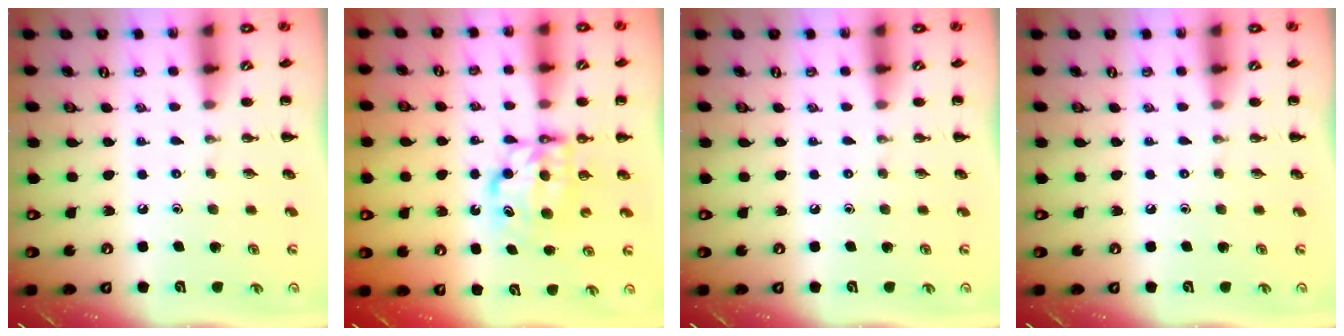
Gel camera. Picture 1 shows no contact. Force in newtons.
{"total": 6.6, "press": 6.6, "slide": 0.5}
{"total": 0.0}
{"total": 0.0}